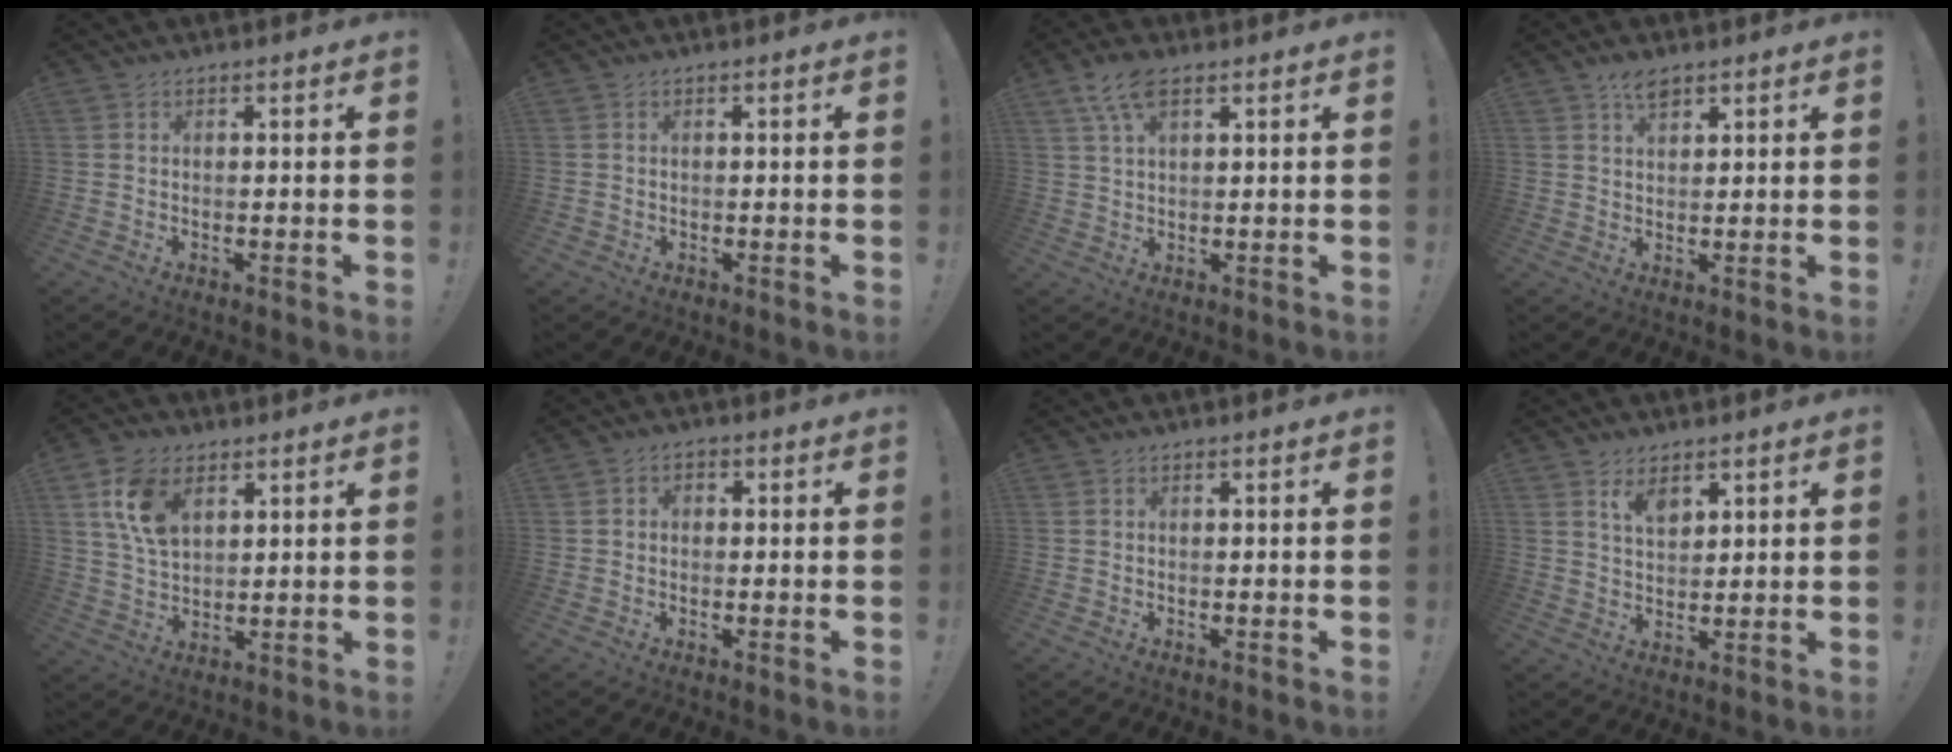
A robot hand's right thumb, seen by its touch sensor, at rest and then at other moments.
{"total": 0.7, "force": [-0.1, 0.7, 0.0], "torque": [-0.004, 0.004, -0.002]}
{"total": 7.2, "force": [4.0, 3.0, 5.2], "torque": [-0.088, -0.010, 0.074]}
{"total": 4.4, "force": [2.9, 2.1, 2.5], "torque": [-0.031, -0.012, 0.050]}
{"total": 11.6, "force": [5.2, 7.2, 7.5], "torque": [-0.140, -0.004, 0.101]}
{"total": 2.0, "force": [-0.9, 1.6, 0.9], "torque": [-0.017, 0.011, -0.016]}
{"total": 0.0}
{"total": 5.3, "force": [3.6, 2.7, 2.8], "torque": [-0.042, -0.019, 0.062]}